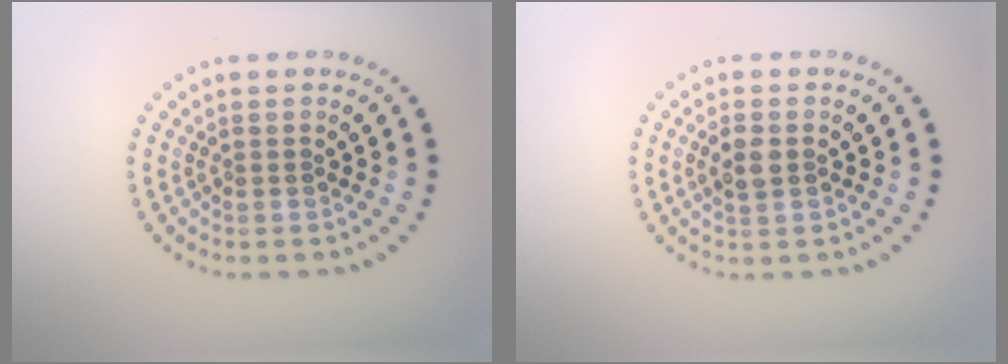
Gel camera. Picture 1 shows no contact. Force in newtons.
{"total": 1.9, "press": 1.9, "slide": 0.3}